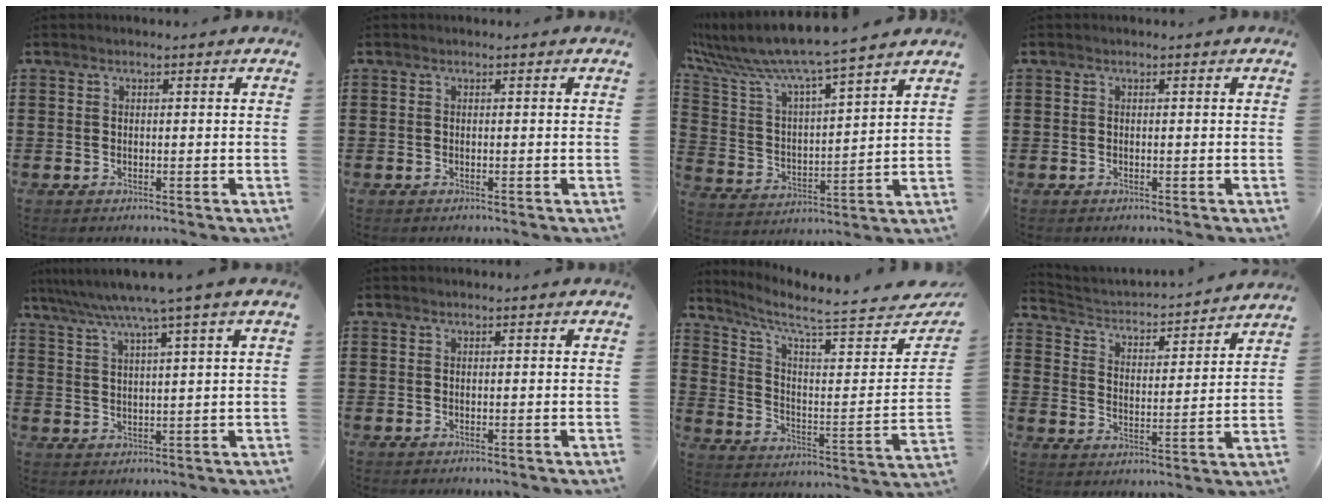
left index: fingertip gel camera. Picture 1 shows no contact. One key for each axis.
{"total": 0.0}
{"total": 7.3, "fx": 6.7, "fy": -0.3, "fz": 3.0, "tx": -0.091, "ty": -0.053, "tz": 0.108}
{"total": 0.0}
{"total": 6.0, "fx": 4.6, "fy": -1.1, "fz": 3.8, "tx": -0.088, "ty": -0.021, "tz": 0.074}
{"total": 0.0}
{"total": 6.3, "fx": 5.4, "fy": 0.2, "fz": 3.1, "tx": -0.081, "ty": -0.062, "tz": 0.085}
{"total": 2.2, "fx": 2.1, "fy": 0.5, "fz": 0.4, "tx": -0.027, "ty": -0.025, "tz": 0.023}